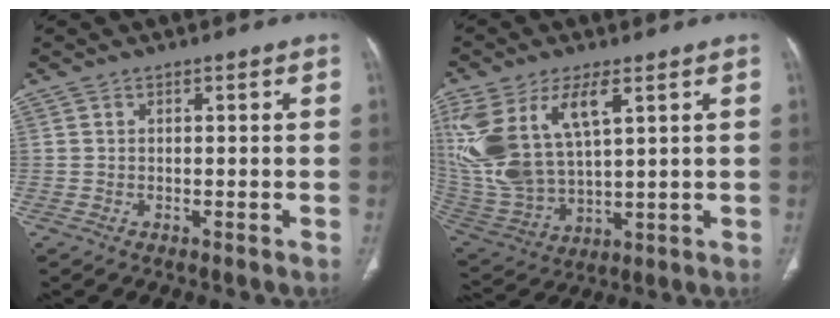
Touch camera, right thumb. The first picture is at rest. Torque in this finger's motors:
{"motor_torque": [0.92, 3.96, 1.69, 1.08, 0.26]}